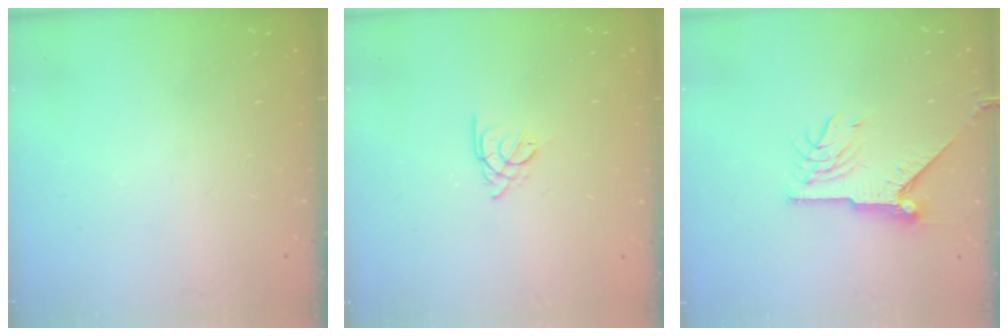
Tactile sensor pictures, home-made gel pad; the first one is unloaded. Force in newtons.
{"total": 2.7, "press": 2.6, "slide": 0.5}
{"total": 9.2, "press": 9.2, "slide": 0.3}